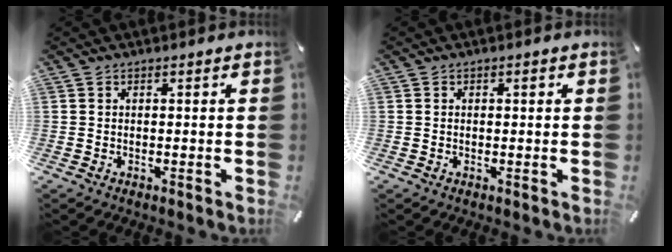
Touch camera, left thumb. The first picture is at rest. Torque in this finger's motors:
{"motor_torque": [0.22, 0.07, 0.00, -0.10, 0.03]}